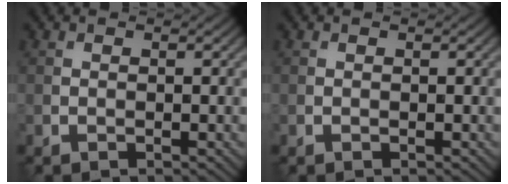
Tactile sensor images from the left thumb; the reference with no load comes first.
{"total": 0.0}